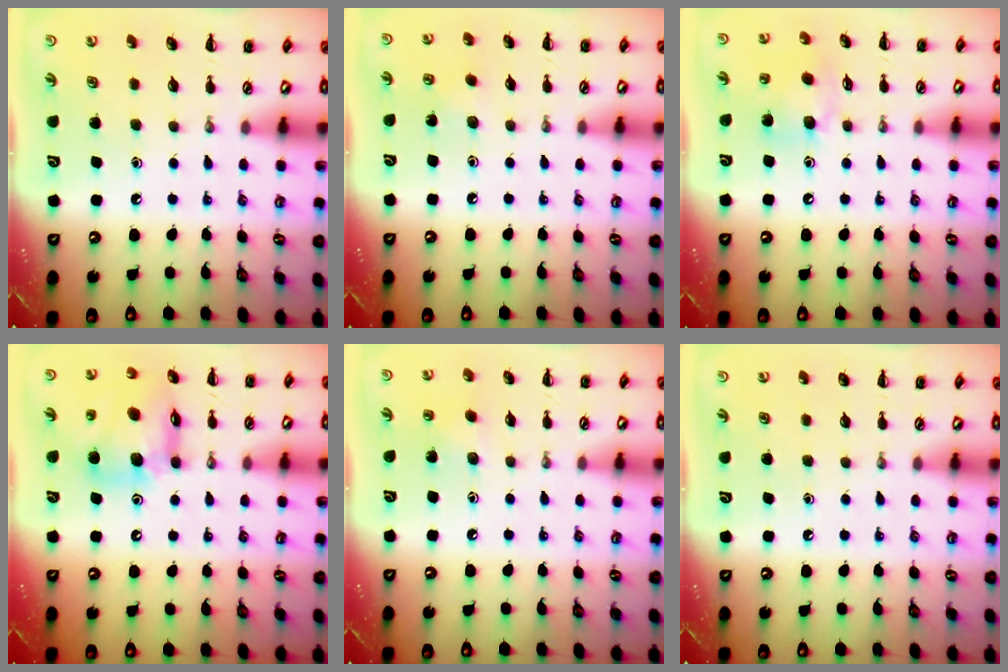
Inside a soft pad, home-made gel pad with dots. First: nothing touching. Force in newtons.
{"total": 2.8, "press": 2.7, "slide": 0.8}
{"total": 9.2, "press": 9.1, "slide": 0.9}
{"total": 14.5, "press": 14.0, "slide": 3.8}
{"total": 4.8, "press": 4.6, "slide": 1.3}
{"total": 0.0}